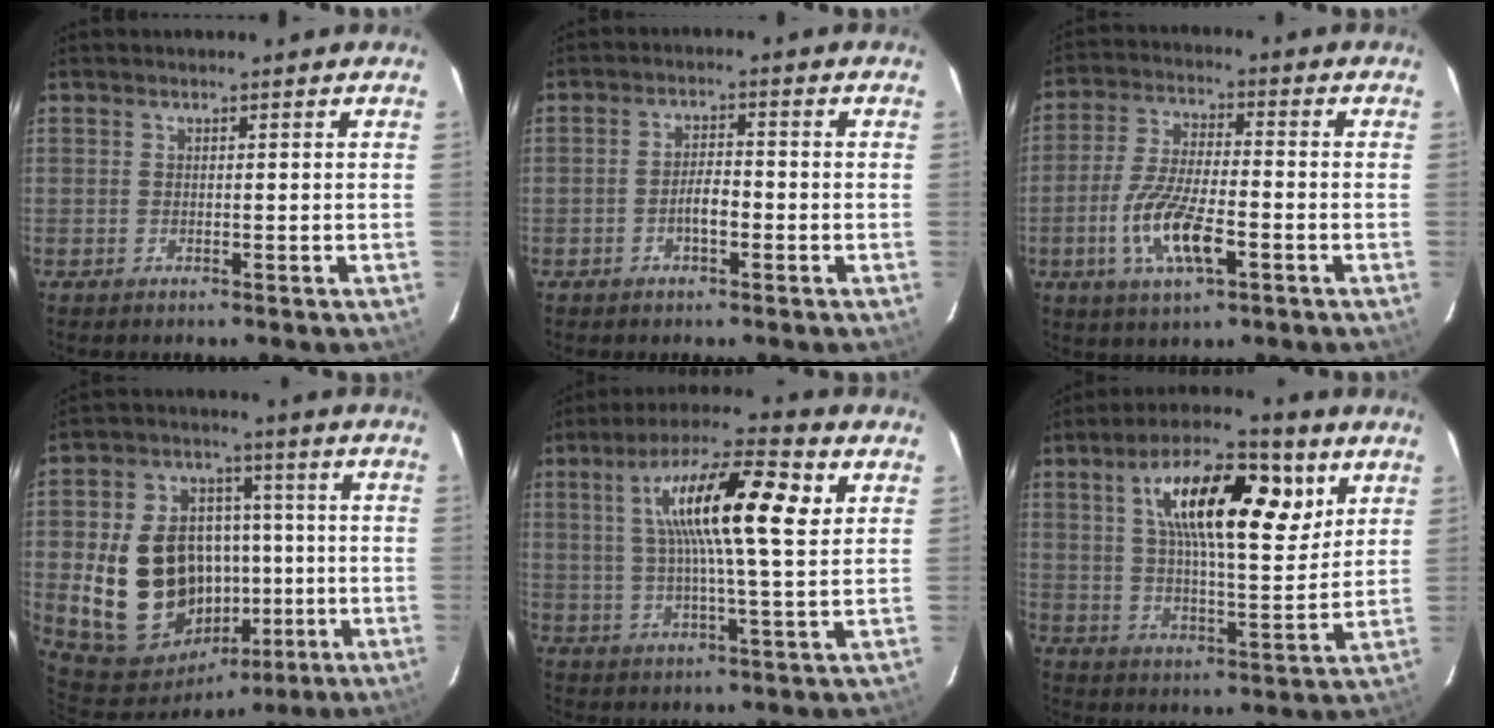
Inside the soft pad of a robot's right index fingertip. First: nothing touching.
{"total": 3.5, "force": [-1.6, 1.1, 2.9], "torque": [-0.059, 0.007, -0.026]}
{"total": 11.8, "force": [-4.5, 3.5, 10.4], "torque": [-0.216, -0.010, -0.082]}
{"total": 21.6, "force": [-3.0, 17.4, 12.6], "torque": [-0.292, 0.038, -0.019]}
{"total": 16.6, "force": [5.1, 2.6, 15.6], "torque": [-0.270, 0.026, 0.080]}
{"total": 19.0, "force": [7.8, 6.9, 15.8], "torque": [-0.259, 0.015, 0.120]}